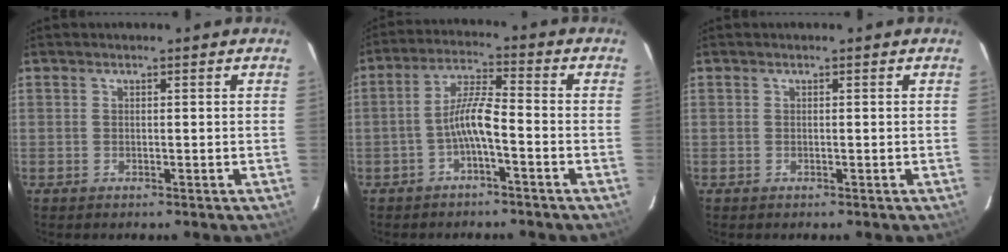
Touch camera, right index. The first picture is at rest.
{"total": 5.0, "force": [-2.2, 0.3, 4.5], "torque": [-0.094, 0.012, -0.040]}
{"total": 0.0}